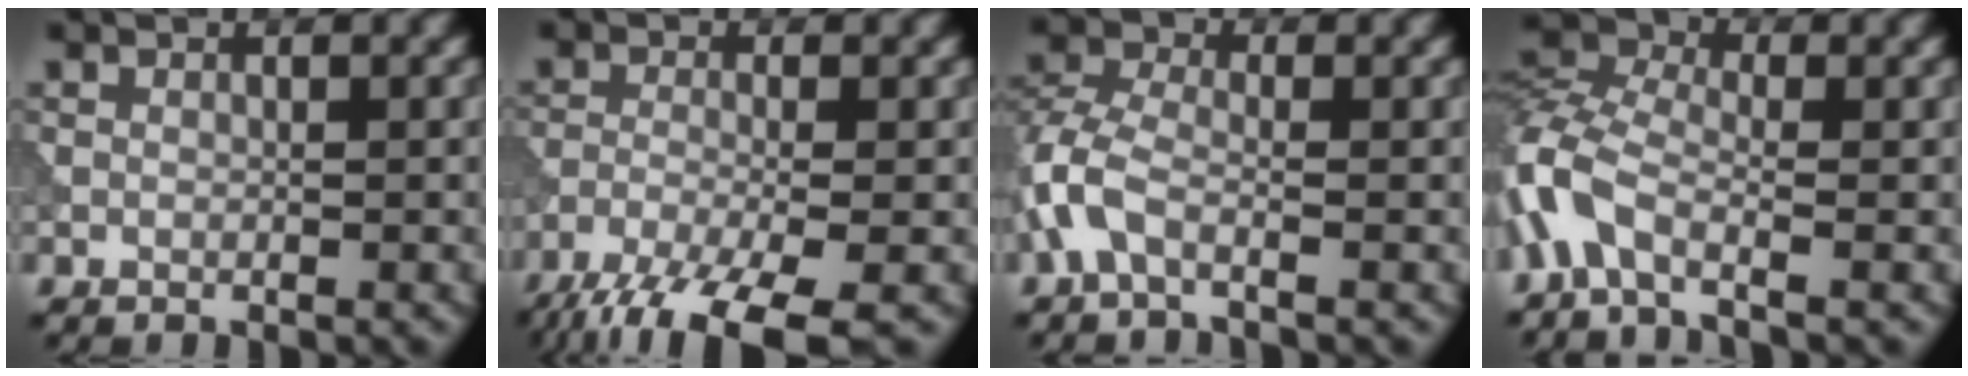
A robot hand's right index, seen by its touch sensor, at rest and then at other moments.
{"total": 8.6, "force": [-6.0, 2.1, 5.9], "torque": [-0.111, -0.019, -0.117]}
{"total": 3.6, "force": [-1.7, 1.6, 2.7], "torque": [-0.069, 0.006, -0.051]}
{"total": 5.6, "force": [-2.6, 2.8, 4.2], "torque": [-0.097, 0.006, -0.074]}